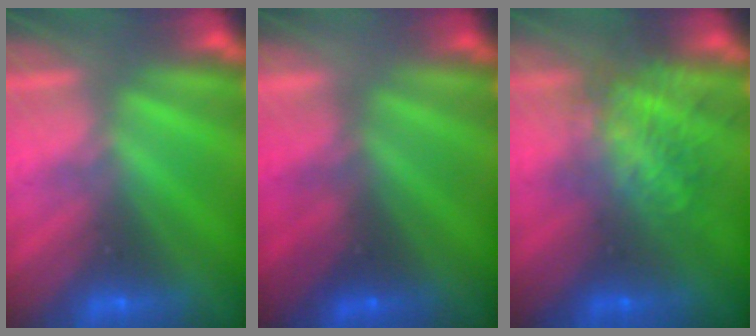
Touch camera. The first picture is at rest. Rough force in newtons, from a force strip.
{"total": 1.7}
{"total": 9.6}